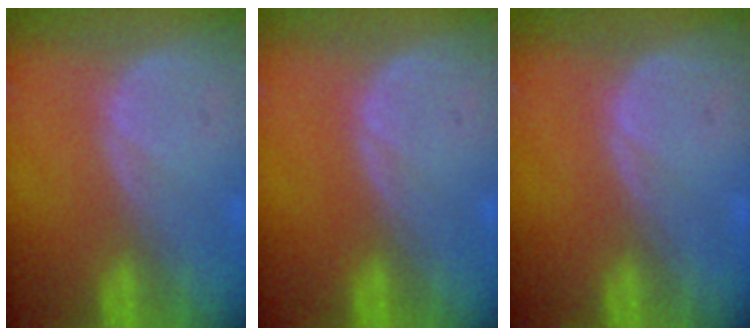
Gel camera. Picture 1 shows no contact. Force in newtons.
{"total": 0.0}
{"total": 0.0}